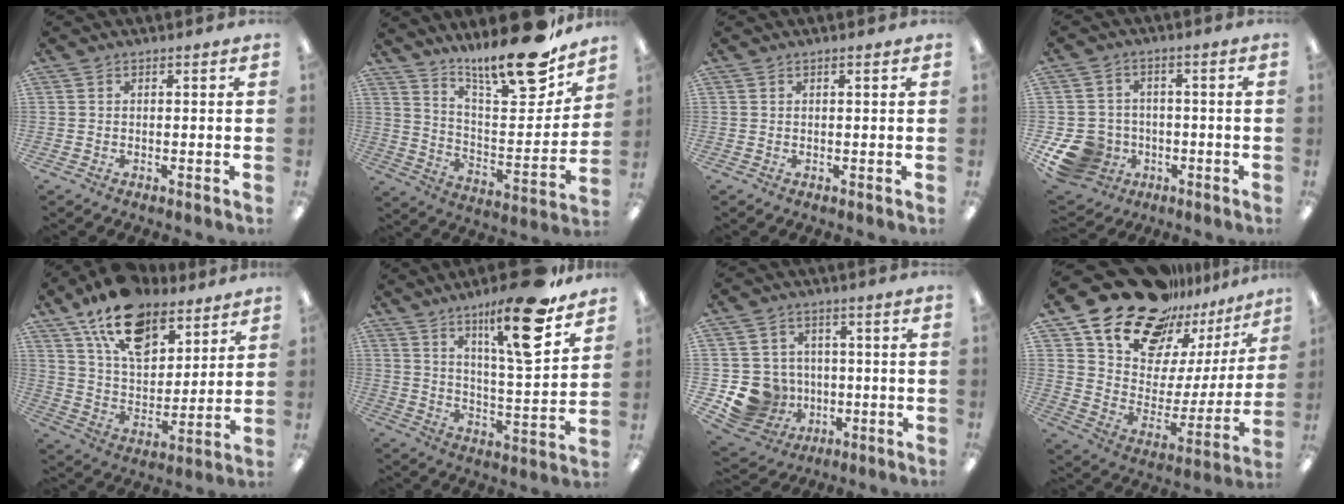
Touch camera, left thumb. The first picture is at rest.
{"total": 20.4, "force": [17.0, 3.9, 10.5], "torque": [-0.166, -0.127, 0.281]}
{"total": 0.7, "force": [0.4, 0.0, 0.6], "torque": [-0.012, 0.000, 0.006]}
{"total": 10.8, "force": [-4.3, 9.0, 4.1], "torque": [-0.103, 0.027, -0.069]}
{"total": 17.9, "force": [11.9, 9.8, 9.1], "torque": [-0.156, -0.059, 0.216]}
{"total": 17.8, "force": [12.1, 3.3, 12.7], "torque": [-0.200, -0.067, 0.183]}
{"total": 11.2, "force": [-2.9, 10.4, 2.9], "torque": [-0.083, 0.019, -0.039]}
{"total": 21.3, "force": [17.8, 10.1, 5.8], "torque": [-0.107, -0.138, 0.319]}